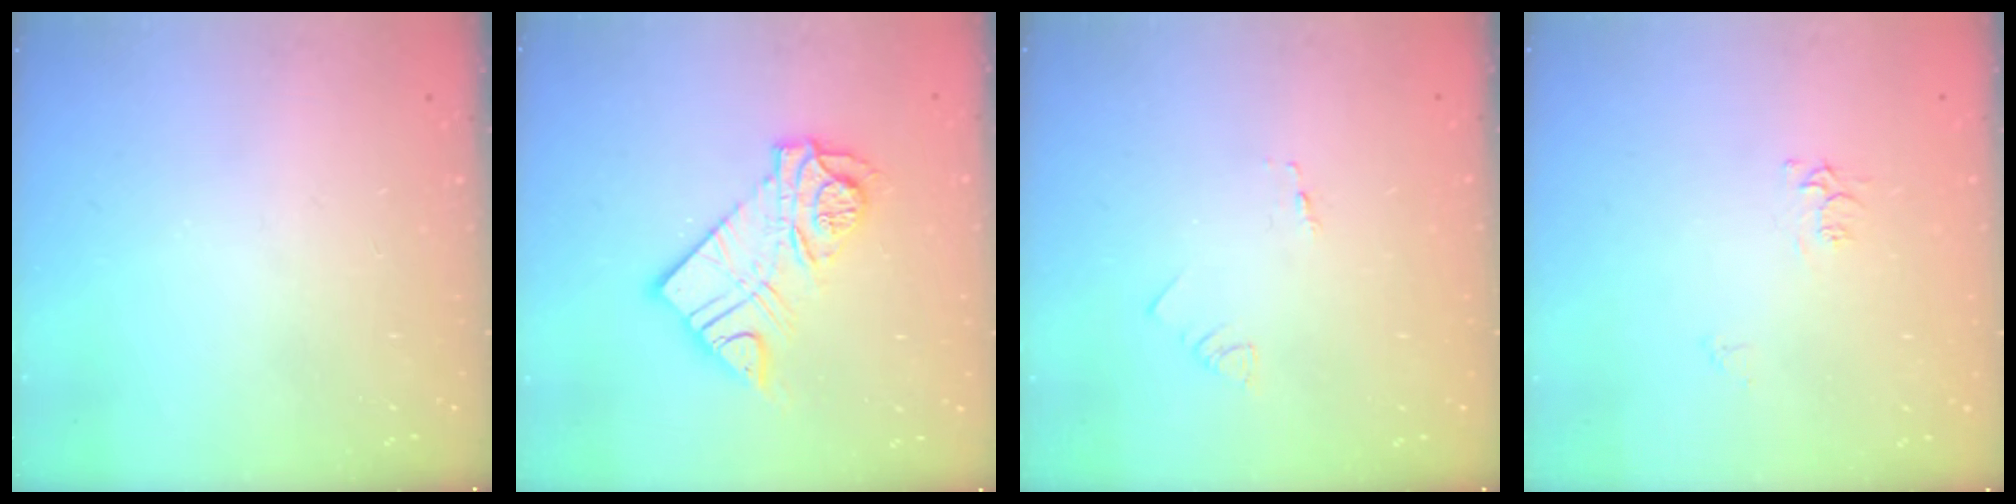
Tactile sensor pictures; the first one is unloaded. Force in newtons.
{"total": 13.1, "press": 13.0, "slide": 1.3}
{"total": 1.3, "press": 1.2, "slide": 0.1}
{"total": 5.0, "press": 5.0, "slide": 0.7}